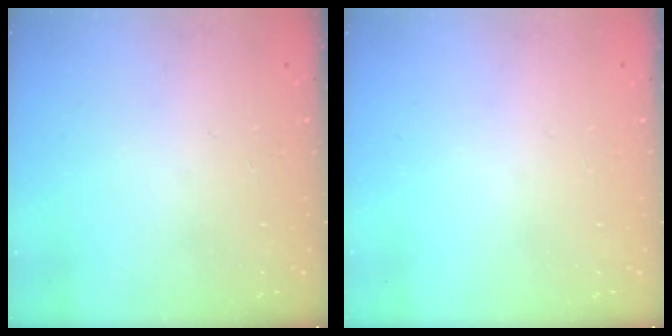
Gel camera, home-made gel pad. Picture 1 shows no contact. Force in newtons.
{"total": 0.0}